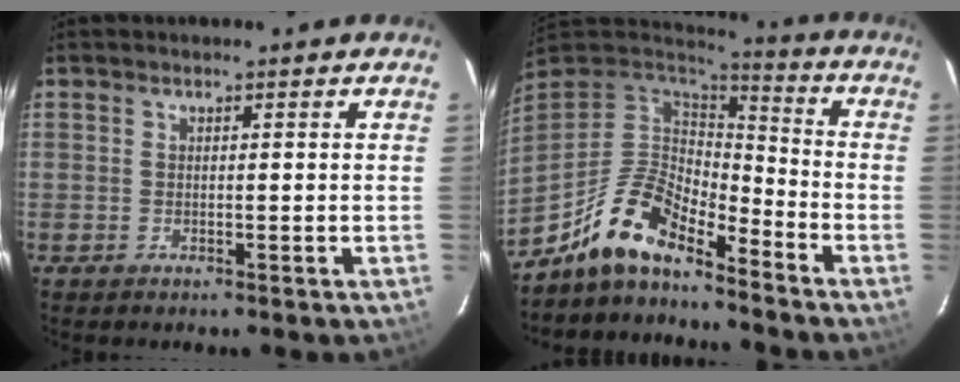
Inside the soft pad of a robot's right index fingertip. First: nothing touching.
{"total": 13.3, "force": [-10.5, 4.0, 7.1], "torque": [-0.148, 0.003, -0.205]}